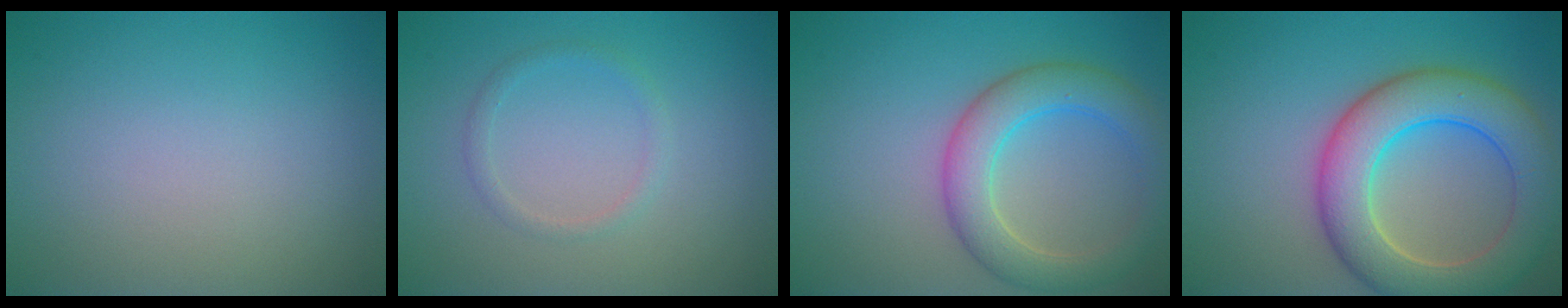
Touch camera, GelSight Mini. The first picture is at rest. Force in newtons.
{"total": 1.2, "press": 1.2, "slide": 0.1}
{"total": 5.2, "press": 5.2, "slide": 0.2}
{"total": 8.5, "press": 8.4, "slide": 0.5}